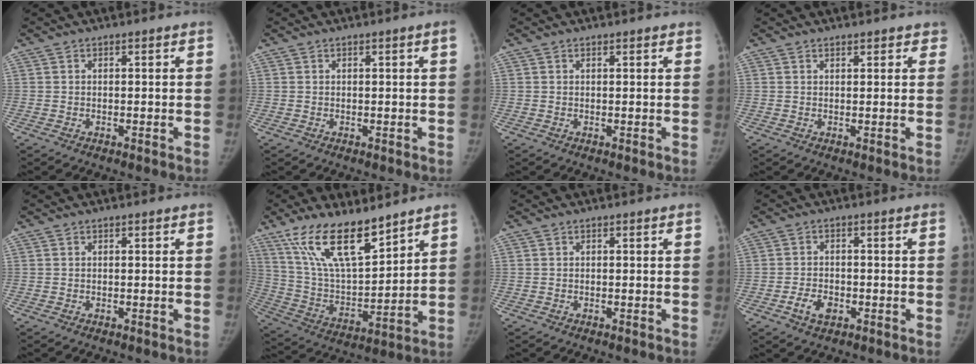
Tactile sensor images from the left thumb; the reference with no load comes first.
{"total": 1.0, "force": [0.4, -0.2, 0.9], "torque": [-0.016, -0.001, 0.008]}
{"total": 1.1, "force": [0.9, 0.3, 0.5], "torque": [-0.005, -0.001, 0.012]}
{"total": 2.6, "force": [2.1, 1.1, 1.0], "torque": [0.014, -0.004, 0.021]}
{"total": 0.0}
{"total": 17.3, "force": [12.2, 5.7, 10.9], "torque": [-0.170, -0.062, 0.240]}
{"total": 0.0}
{"total": 4.1, "force": [-1.7, 2.7, 2.6], "torque": [-0.042, 0.011, -0.029]}